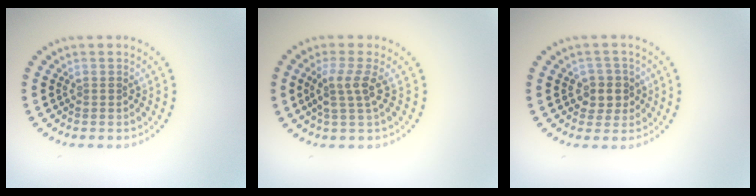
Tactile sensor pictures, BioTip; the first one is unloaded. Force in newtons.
{"total": 2.5, "press": 2.0, "slide": 1.6}
{"total": 2.2, "press": 2.0, "slide": 1.0}